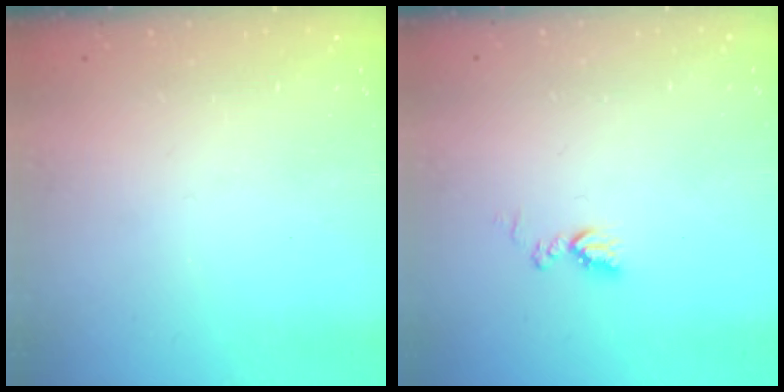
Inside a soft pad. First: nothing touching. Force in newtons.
{"total": 6.9, "press": 6.8, "slide": 0.8}